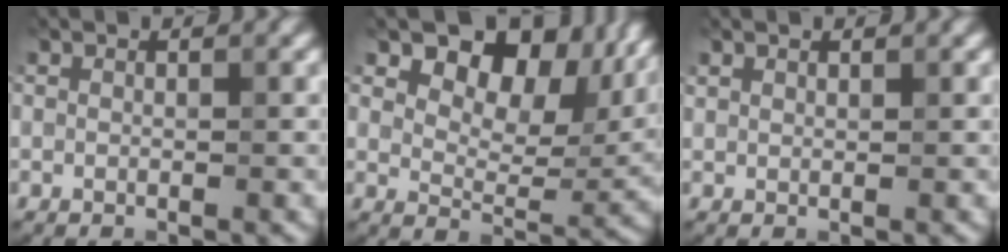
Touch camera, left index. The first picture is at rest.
{"total": 11.4, "force": [6.0, 6.6, 7.2], "torque": [-0.106, 0.003, 0.096]}
{"total": 0.7, "force": [0.6, 0.2, 0.1], "torque": [-0.005, -0.001, 0.015]}